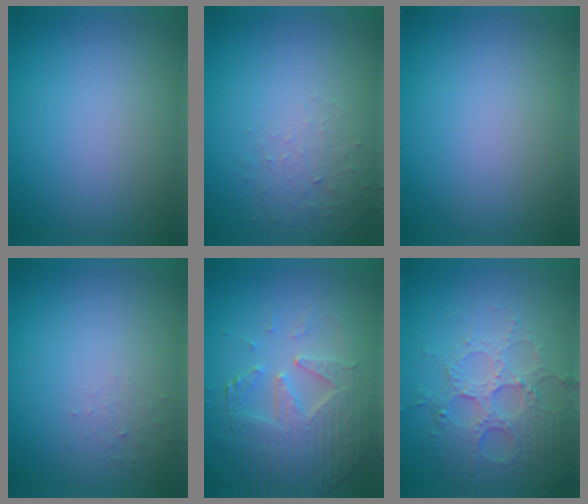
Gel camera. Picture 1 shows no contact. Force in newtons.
{"total": 1.4, "press": 0.7, "slide": 1.2}
{"total": 0.0}
{"total": 0.6, "press": 0.3, "slide": 0.6}
{"total": 7.1, "press": 5.3, "slide": 4.7}
{"total": 4.9, "press": 4.1, "slide": 2.7}